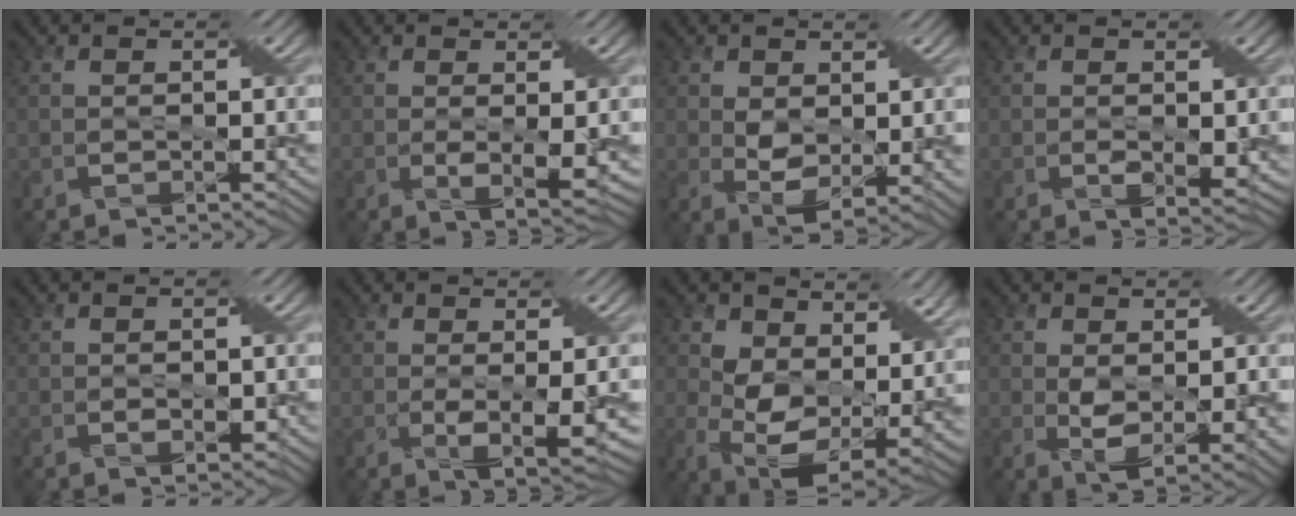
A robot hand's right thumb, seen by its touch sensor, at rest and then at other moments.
{"total": 3.2, "force": [0.3, 0.5, 3.1], "torque": [-0.055, -0.007, 0.011]}
{"total": 4.8, "force": [1.1, 2.8, 3.8], "torque": [-0.069, -0.007, 0.024]}
{"total": 2.9, "force": [0.0, 1.5, 2.5], "torque": [-0.038, -0.011, 0.006]}
{"total": 1.4, "force": [0.0, 0.9, 1.0], "torque": [-0.014, -0.006, 0.004]}
{"total": 4.2, "force": [0.0, 0.7, 4.1], "torque": [-0.071, -0.011, 0.009]}
{"total": 11.6, "force": [4.0, 7.2, 8.2], "torque": [-0.179, -0.019, 0.080]}
{"total": 5.5, "force": [-0.1, 2.5, 4.9], "torque": [-0.086, -0.011, 0.010]}